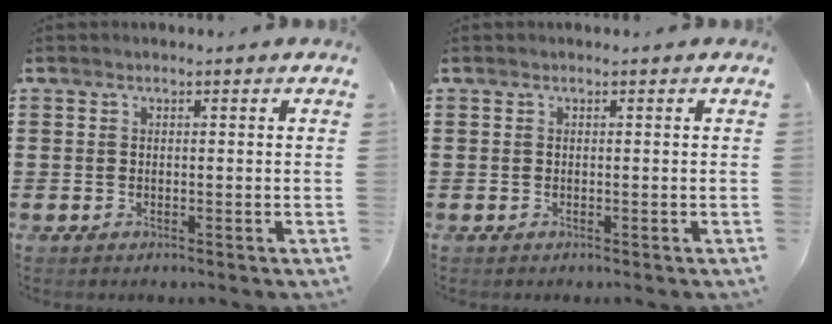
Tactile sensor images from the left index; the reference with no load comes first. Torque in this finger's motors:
{"motor_torque": [0.00, 0.00, 0.00, 0.01]}